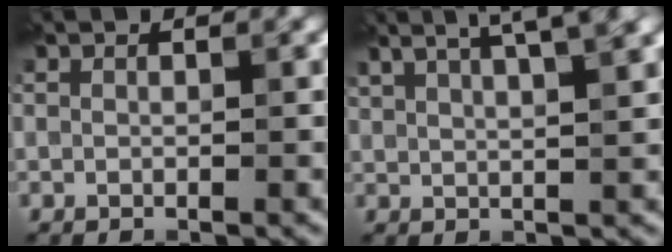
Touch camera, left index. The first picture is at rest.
{"total": 7.4, "force": [4.9, 2.1, 5.1], "torque": [-0.059, 0.035, 0.048]}